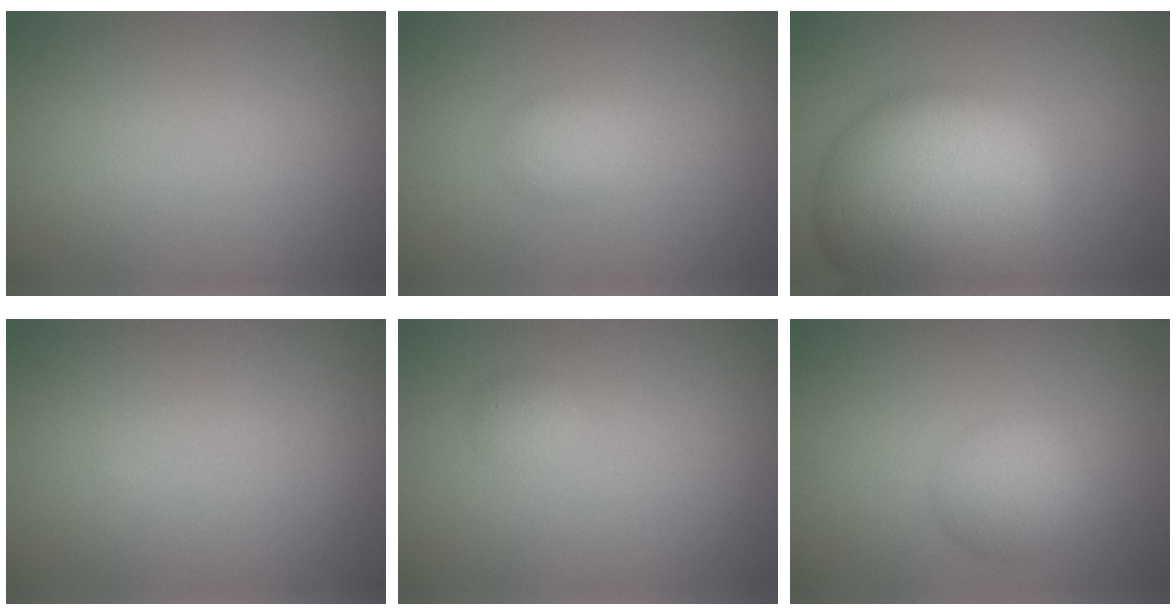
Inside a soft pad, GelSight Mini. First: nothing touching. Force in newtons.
{"total": 1.5, "press": 1.5, "slide": 0.0}
{"total": 15.5, "press": 15.5, "slide": 1.0}
{"total": 0.0}
{"total": 0.9, "press": 0.9, "slide": 0.0}
{"total": 2.9, "press": 2.9, "slide": 0.1}